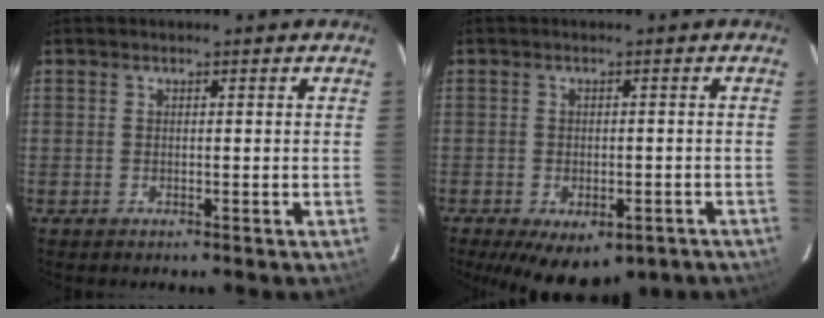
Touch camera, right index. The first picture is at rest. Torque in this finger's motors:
{"motor_torque": [1.74, -0.40, 1.05, 0.21]}